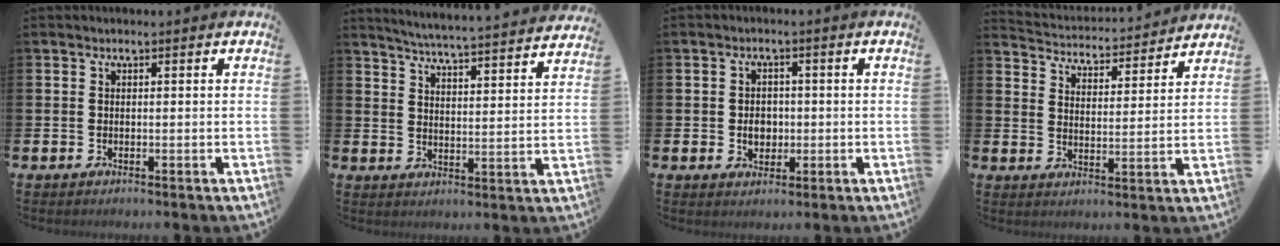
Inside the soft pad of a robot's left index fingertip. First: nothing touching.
{"total": 5.3, "force": [5.2, -0.5, 0.9], "torque": [-0.033, -0.047, 0.087]}
{"total": 3.0, "force": [-0.3, 2.4, 1.7], "torque": [-0.012, -0.003, -0.014]}
{"total": 4.2, "force": [4.1, 0.7, -0.1], "torque": [-0.017, -0.040, 0.066]}